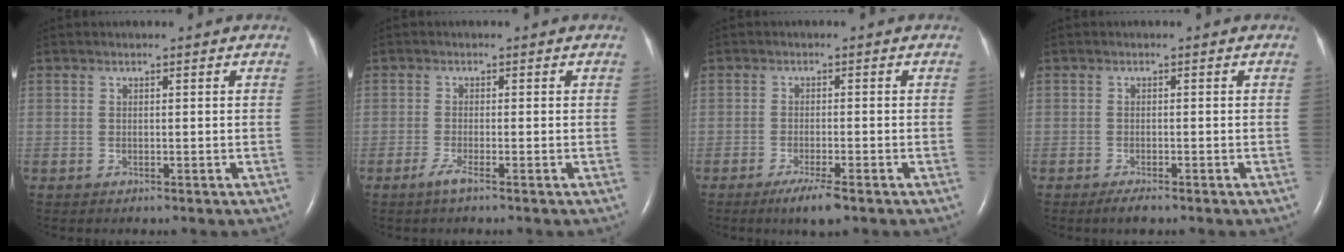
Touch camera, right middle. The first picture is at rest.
{"total": 1.7, "force": [-1.1, -0.2, 1.2], "torque": [-0.032, -0.005, -0.027]}
{"total": 4.1, "force": [-2.7, 0.2, 3.1], "torque": [-0.057, -0.011, -0.045]}
{"total": 1.8, "force": [-1.4, 0.3, 1.1], "torque": [-0.028, -0.005, -0.023]}